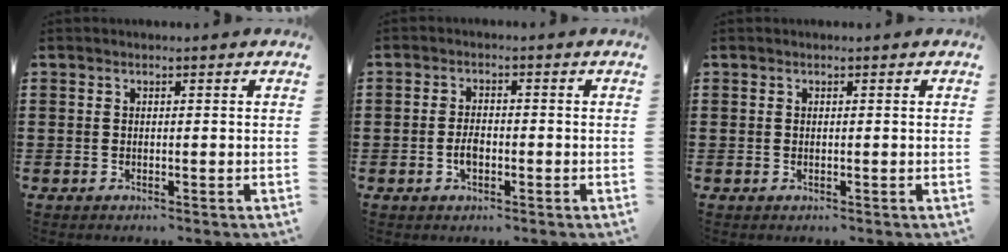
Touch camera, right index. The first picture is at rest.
{"total": 2.8, "force": [-0.9, 1.4, 2.2], "torque": [-0.051, 0.002, -0.019]}
{"total": 0.0}